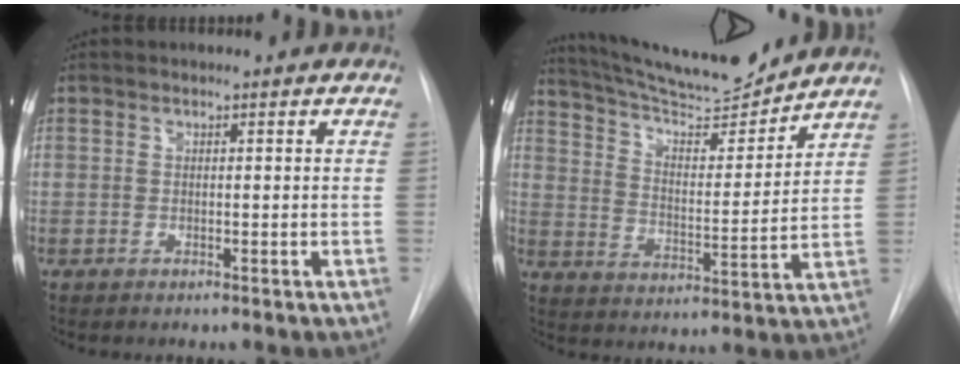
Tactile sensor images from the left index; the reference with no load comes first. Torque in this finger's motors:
{"motor_torque": [0.83, -1.07, 0.18, 0.03]}